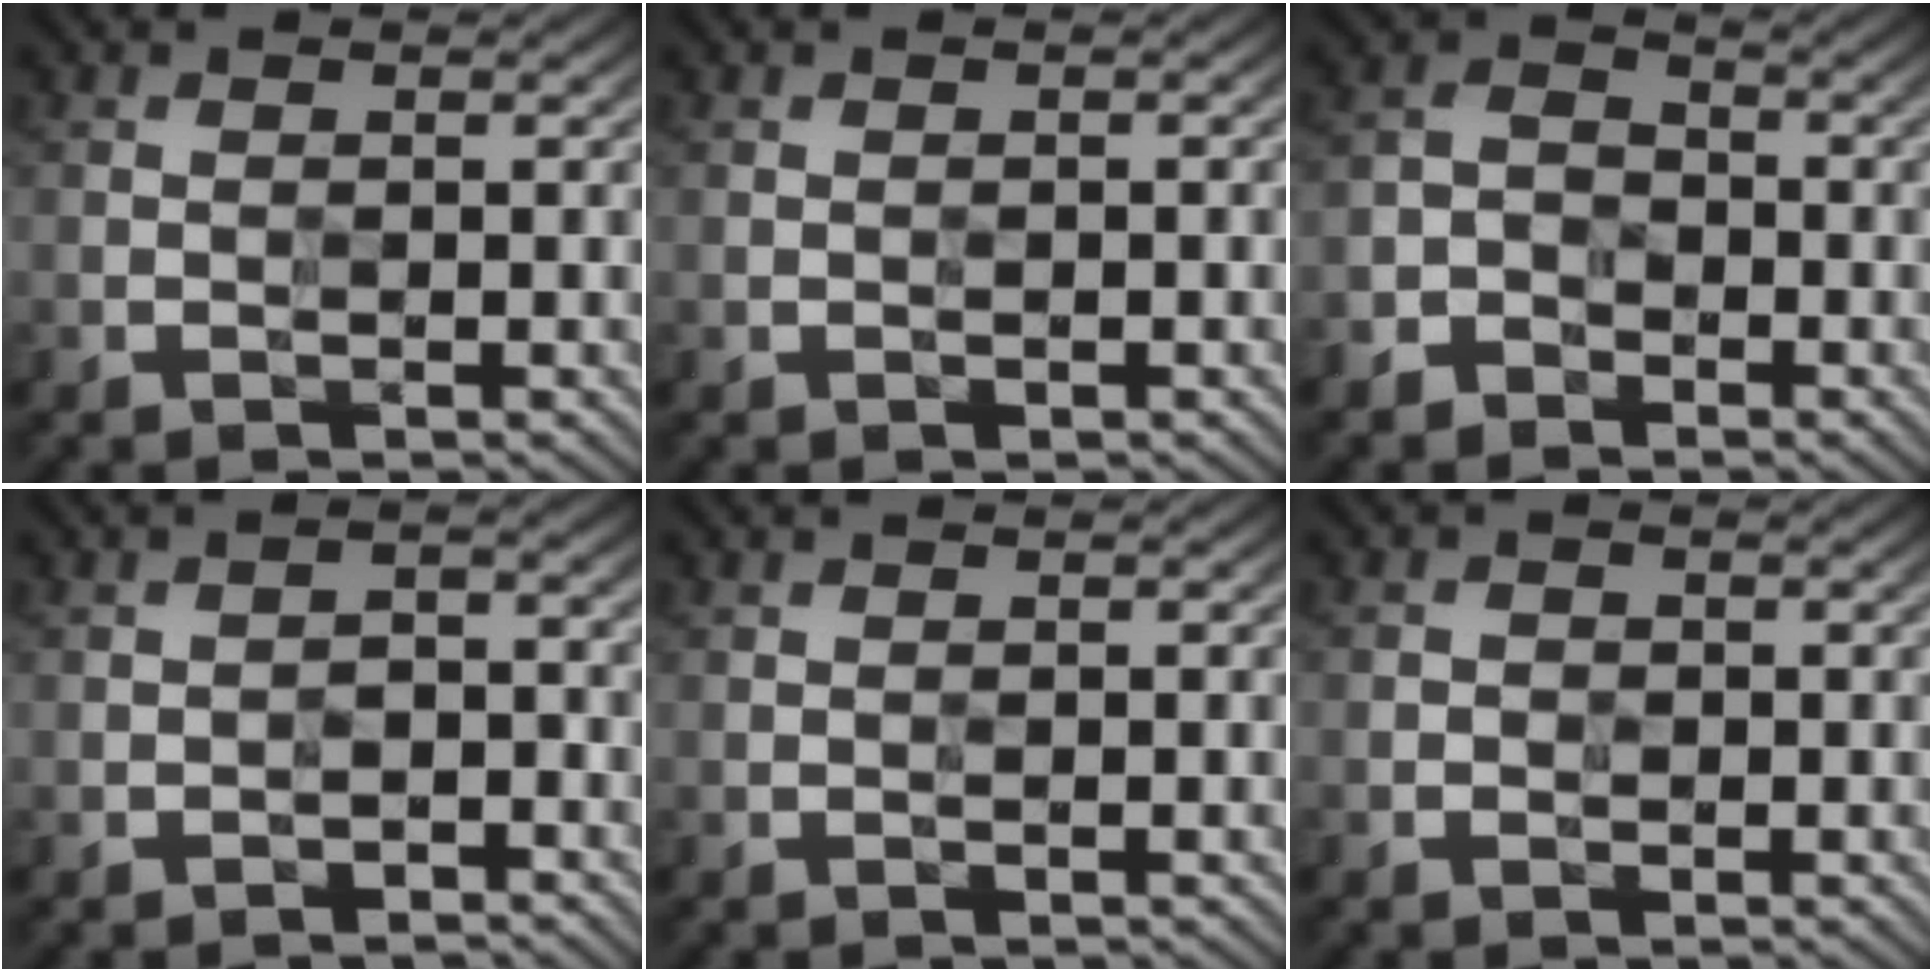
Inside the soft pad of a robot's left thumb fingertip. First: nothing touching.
{"total": 0.0}
{"total": 3.8, "force": [-2.7, 2.6, 1.0], "torque": [-0.016, 0.002, -0.061]}
{"total": 2.6, "force": [-1.6, 1.6, 1.4], "torque": [-0.019, 0.000, -0.030]}
{"total": 0.0}
{"total": 0.9, "force": [-0.4, 0.8, 0.1], "torque": [0.003, -0.006, -0.010]}